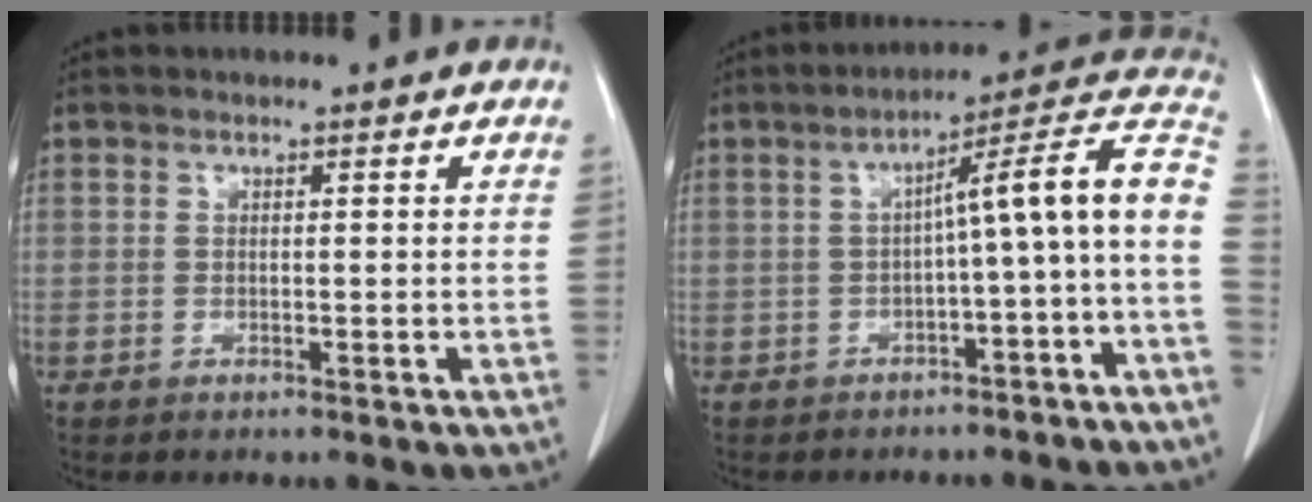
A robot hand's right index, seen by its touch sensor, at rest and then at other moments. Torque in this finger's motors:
{"motor_torque": [1.14, -0.56, 0.62, 0.15]}